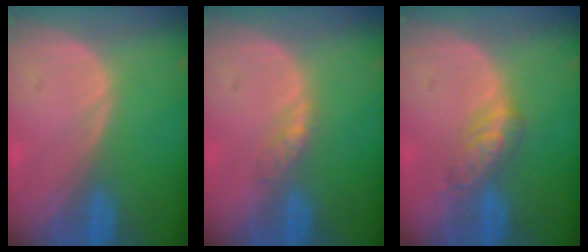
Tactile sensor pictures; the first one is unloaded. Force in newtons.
{"total": 2.2, "press": 1.9, "slide": 1.2}
{"total": 4.5, "press": 4.5, "slide": 0.5}